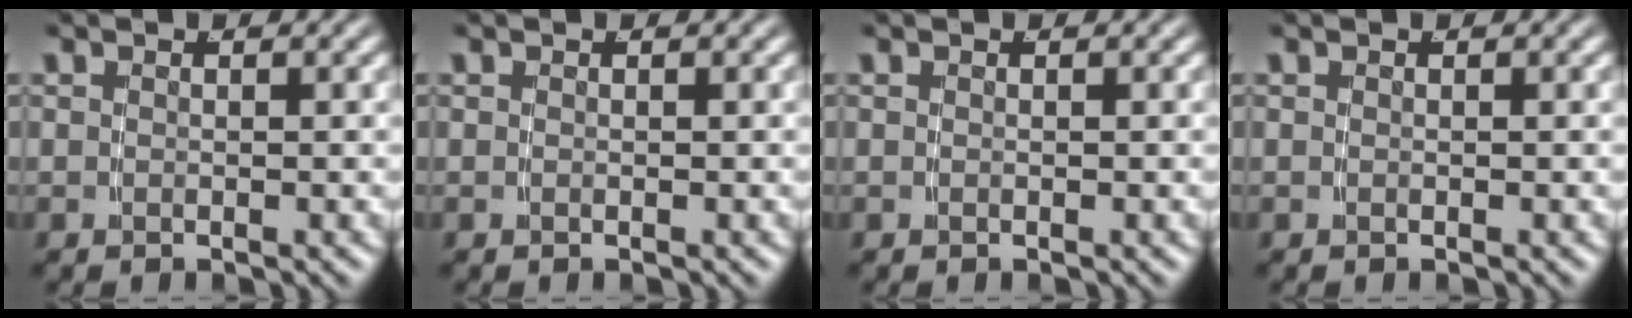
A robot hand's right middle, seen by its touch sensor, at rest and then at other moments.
{"total": 0.0}
{"total": 0.0}
{"total": 0.0}